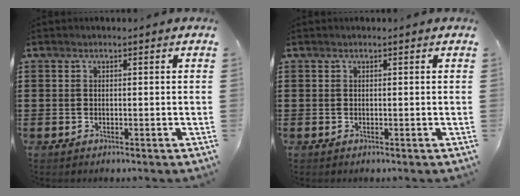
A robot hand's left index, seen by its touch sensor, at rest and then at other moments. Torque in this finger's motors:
{"motor_torque": [-0.01, 0.01, 0.00, 0.00]}